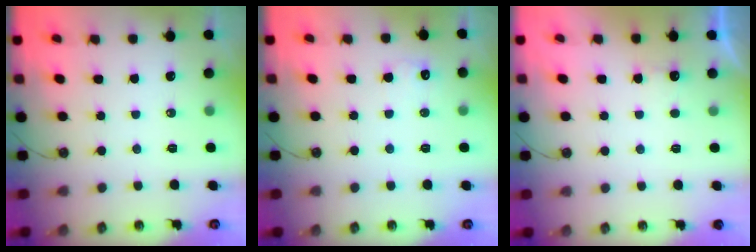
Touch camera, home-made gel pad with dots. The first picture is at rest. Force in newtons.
{"total": 4.9, "press": 4.8, "slide": 1.2}
{"total": 1.9, "press": 1.8, "slide": 0.8}